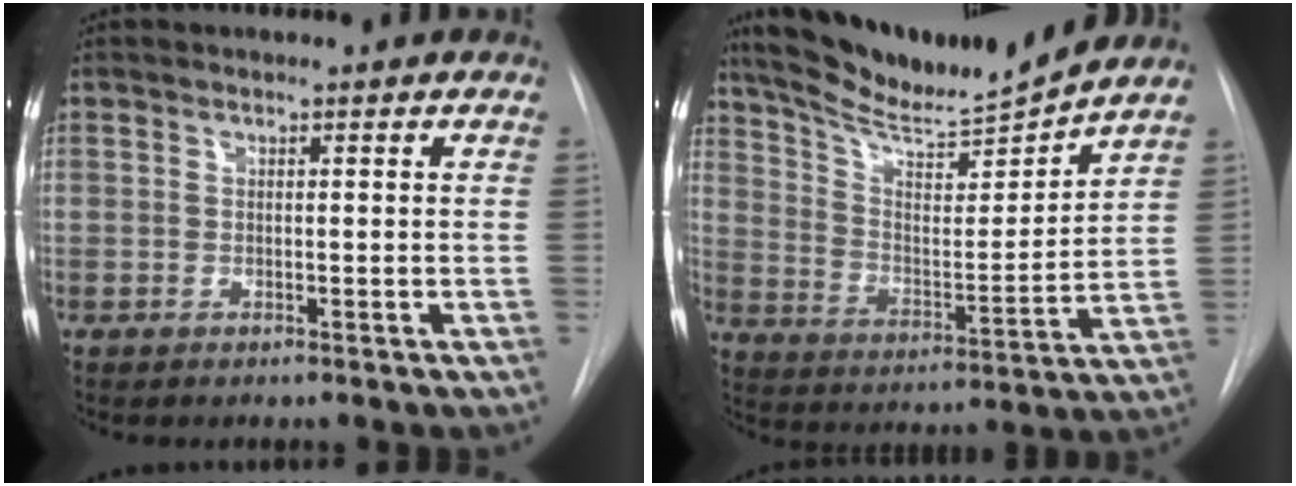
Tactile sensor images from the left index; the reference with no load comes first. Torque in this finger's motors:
{"motor_torque": [0.70, -1.43, -0.02, 0.12]}